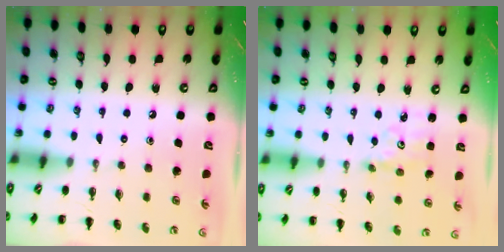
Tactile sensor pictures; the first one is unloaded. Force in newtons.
{"total": 2.9, "press": 2.8, "slide": 0.7}